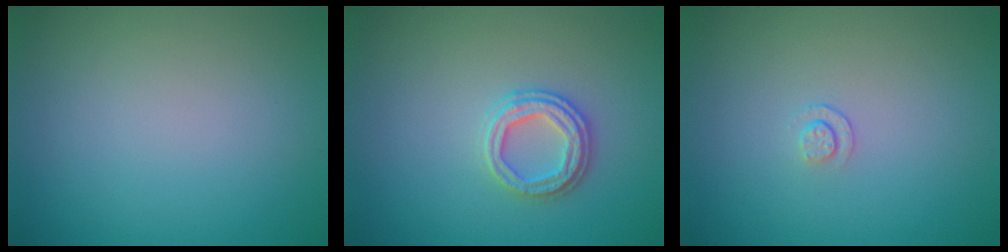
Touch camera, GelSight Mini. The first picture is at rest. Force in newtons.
{"total": 2.6, "press": 2.5, "slide": 0.3}
{"total": 0.8, "press": 0.5, "slide": 0.7}